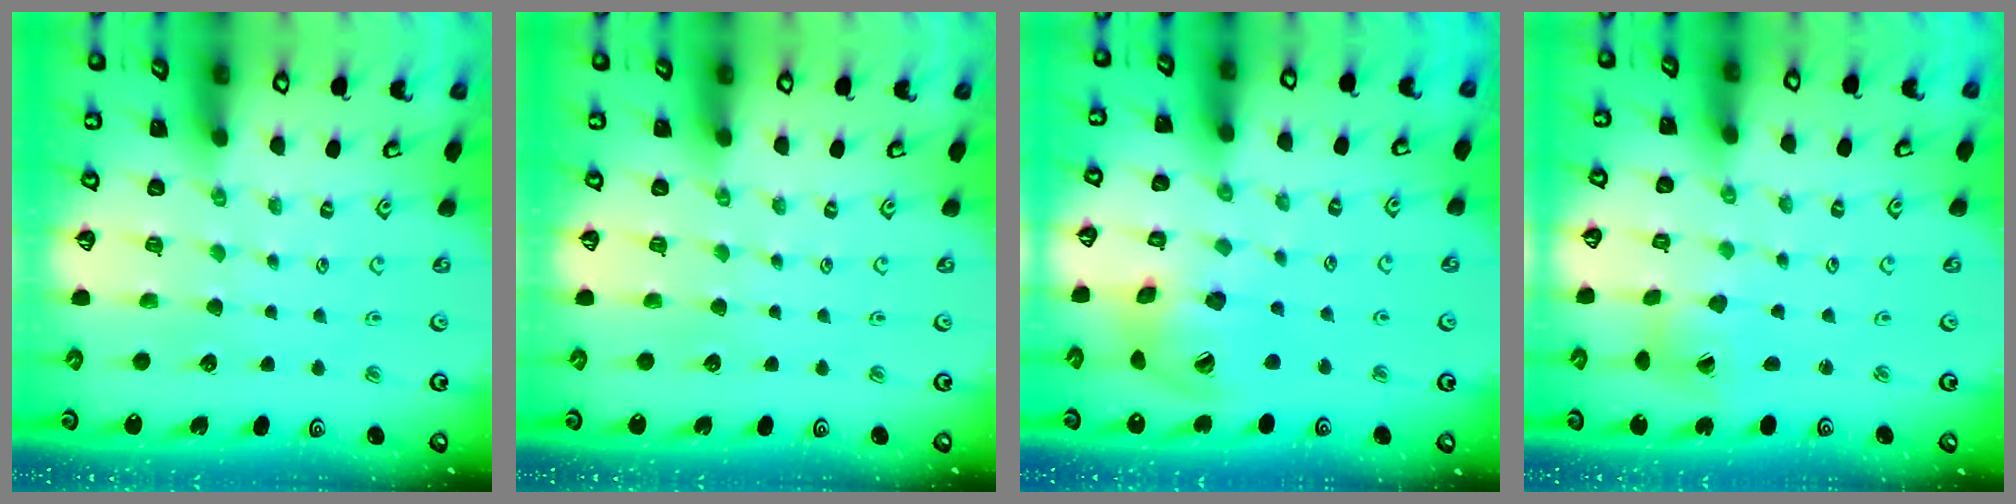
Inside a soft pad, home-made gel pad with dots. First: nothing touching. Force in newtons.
{"total": 0.0}
{"total": 17.3, "press": 17.2, "slide": 2.6}
{"total": 3.0, "press": 3.0, "slide": 0.4}